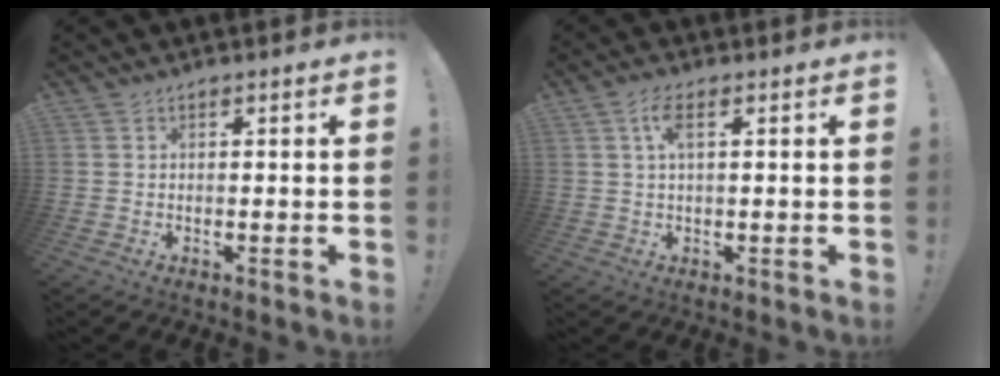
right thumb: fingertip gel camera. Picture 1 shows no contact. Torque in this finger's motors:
{"motor_torque": [0.22, 0.09, 0.40, -0.10, 0.00]}